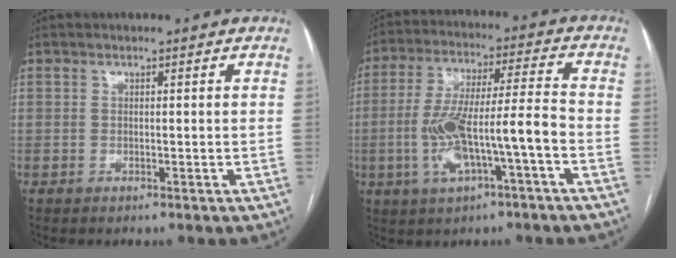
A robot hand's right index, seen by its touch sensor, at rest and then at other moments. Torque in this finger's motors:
{"motor_torque": [1.49, -0.65, 0.59, 0.21]}